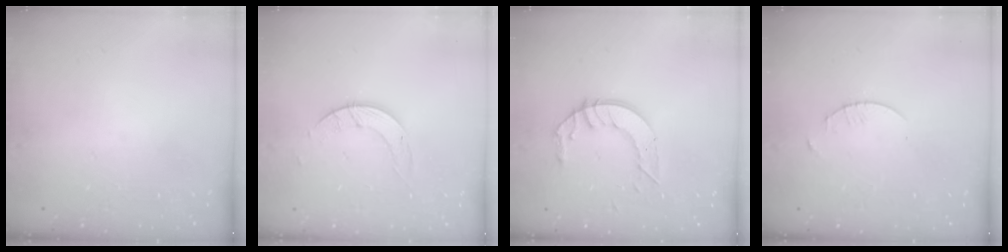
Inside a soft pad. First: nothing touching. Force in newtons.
{"total": 5.1, "press": 5.1, "slide": 0.2}
{"total": 8.9, "press": 8.9, "slide": 0.7}
{"total": 1.3, "press": 1.3, "slide": 0.2}